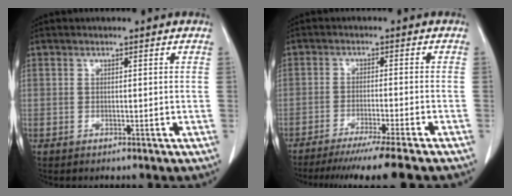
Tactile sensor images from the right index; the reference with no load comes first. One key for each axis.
{"total": 11.5, "fx": -9.6, "fy": -1.6, "fz": 6.1, "tx": -0.059, "ty": -0.036, "tz": -0.145}